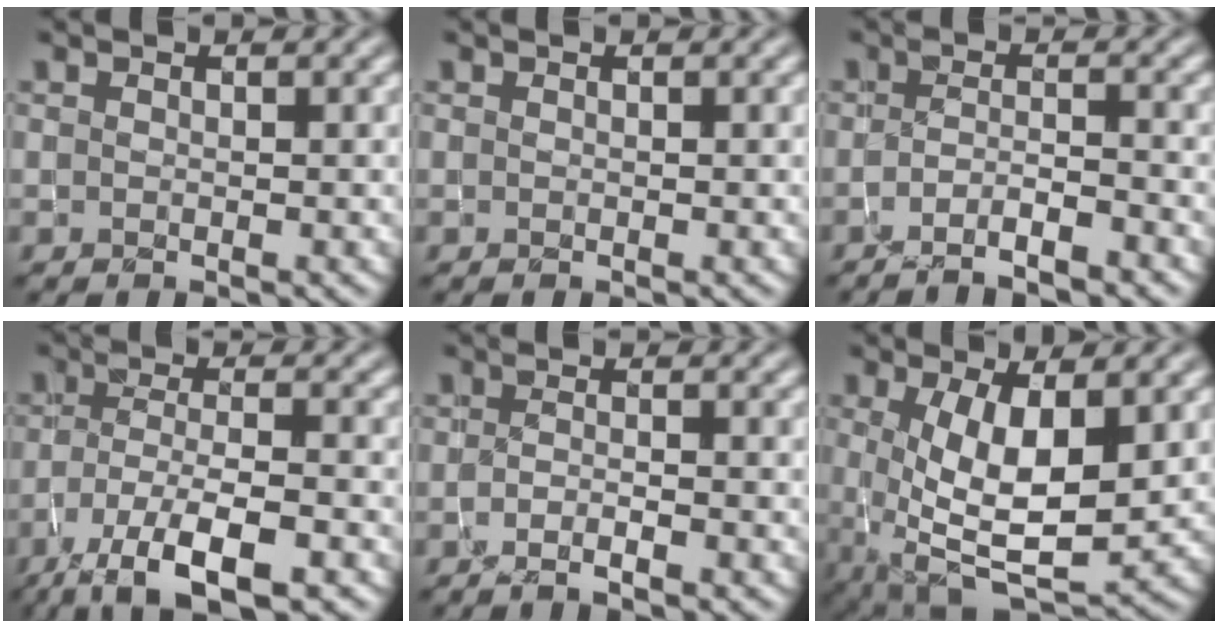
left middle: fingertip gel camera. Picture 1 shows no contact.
{"total": 0.0}
{"total": 3.0, "force": [-2.1, 0.5, 2.0], "torque": [-0.029, -0.001, -0.043]}
{"total": 7.6, "force": [-4.7, 2.0, 5.6], "torque": [-0.099, -0.005, -0.086]}
{"total": 1.6, "force": [-1.0, 0.3, 1.3], "torque": [-0.018, -0.008, -0.020]}
{"total": 8.6, "force": [0.4, 3.5, 7.8], "torque": [-0.153, -0.011, 0.012]}